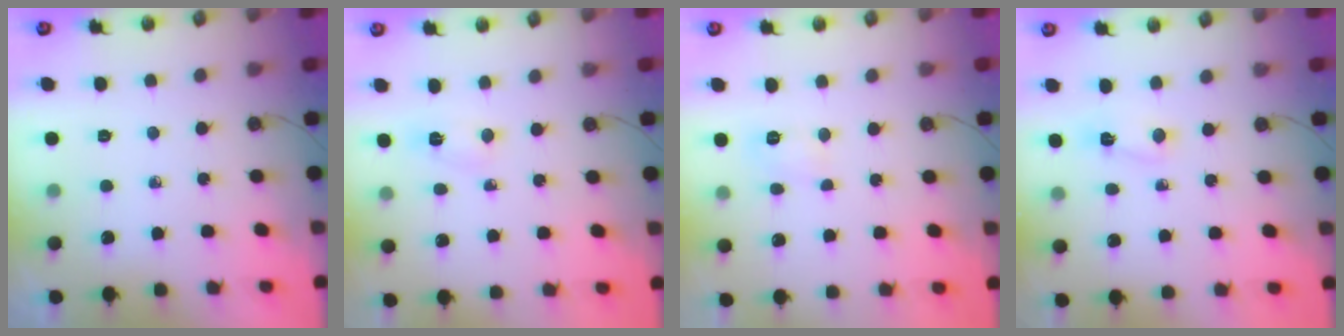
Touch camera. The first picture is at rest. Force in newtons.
{"total": 3.3, "press": 3.2, "slide": 0.4}
{"total": 4.8, "press": 4.8, "slide": 0.5}
{"total": 2.4, "press": 2.1, "slide": 1.1}